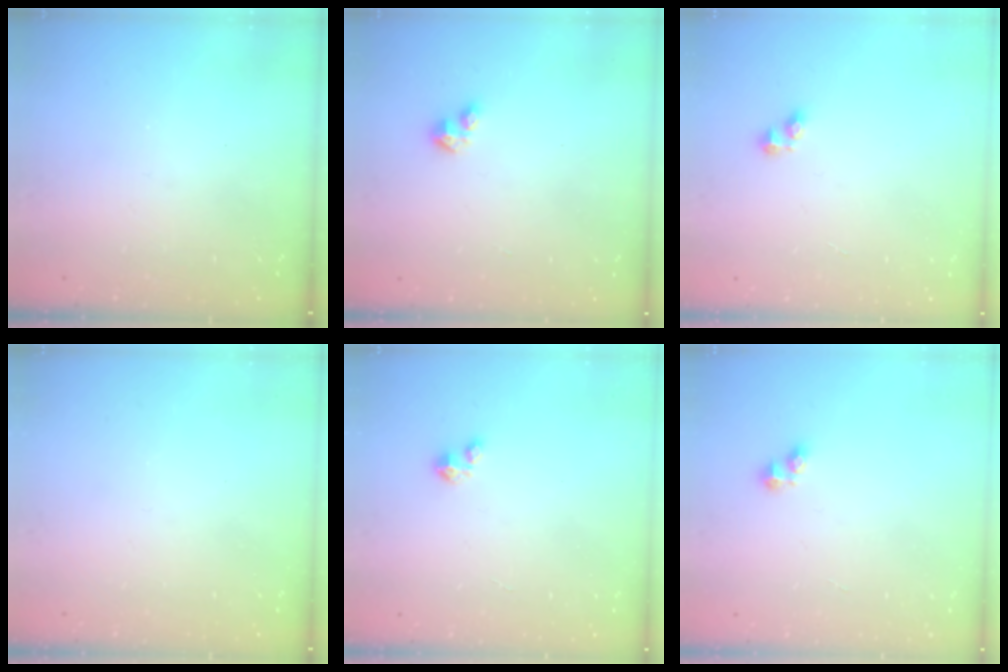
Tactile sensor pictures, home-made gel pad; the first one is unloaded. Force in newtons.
{"total": 2.9, "press": 2.8, "slide": 0.6}
{"total": 2.5, "press": 2.5, "slide": 0.3}
{"total": 0.0}
{"total": 2.0, "press": 2.0, "slide": 0.1}
{"total": 2.4, "press": 2.4, "slide": 0.3}